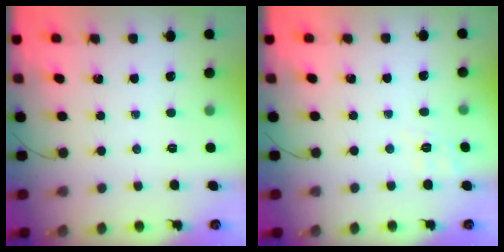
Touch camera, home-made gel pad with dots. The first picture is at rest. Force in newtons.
{"total": 2.1, "press": 0.9, "slide": 1.9}